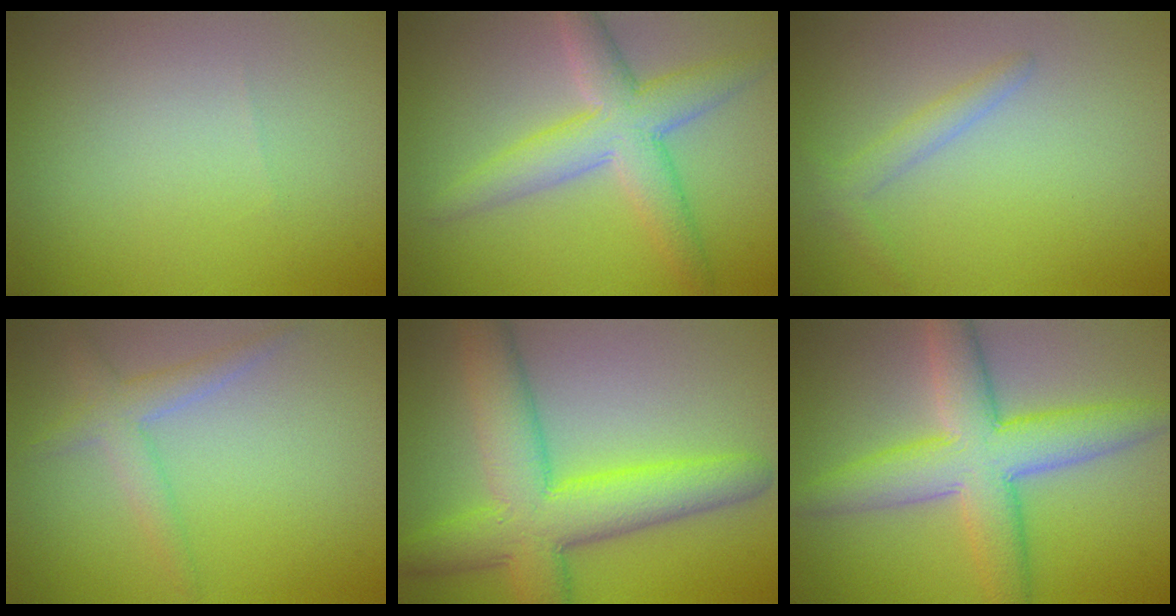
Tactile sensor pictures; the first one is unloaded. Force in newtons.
{"total": 5.4, "press": 5.4, "slide": 0.2}
{"total": 1.5, "press": 1.5, "slide": 0.1}
{"total": 2.4, "press": 2.4, "slide": 0.1}
{"total": 8.8, "press": 8.8, "slide": 0.2}
{"total": 7.5, "press": 7.5, "slide": 0.6}